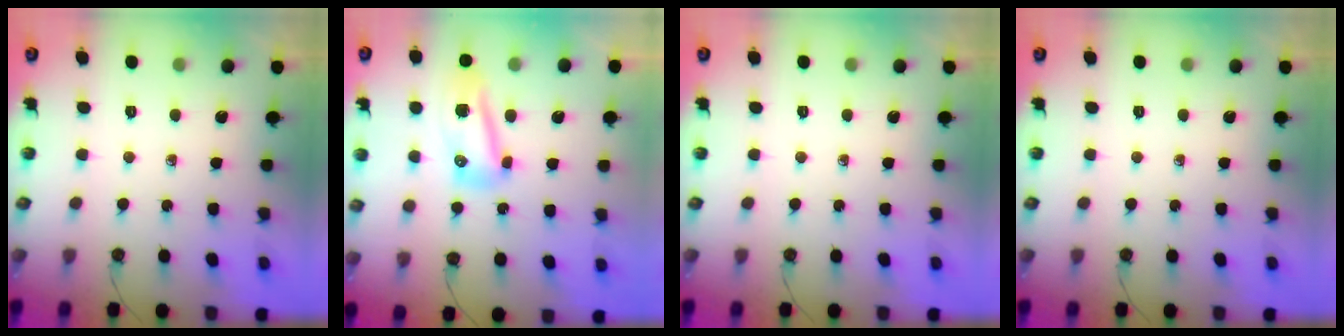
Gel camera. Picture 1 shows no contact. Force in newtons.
{"total": 8.6, "press": 8.6, "slide": 1.0}
{"total": 0.0}
{"total": 0.0}